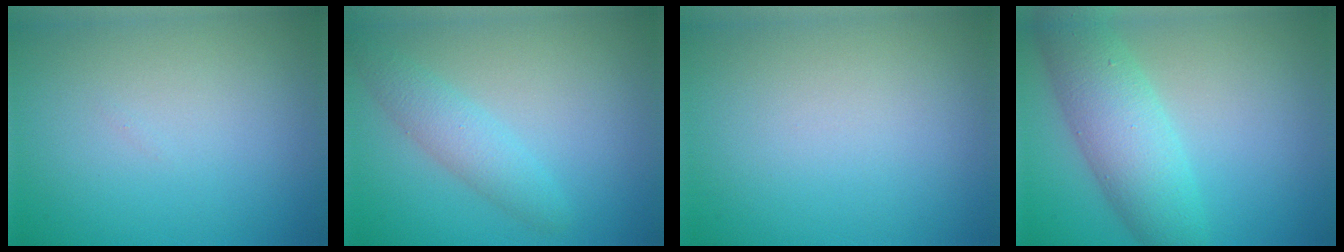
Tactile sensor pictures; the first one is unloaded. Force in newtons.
{"total": 2.7, "press": 2.7, "slide": 0.1}
{"total": 0.0}
{"total": 6.3, "press": 6.3, "slide": 0.2}